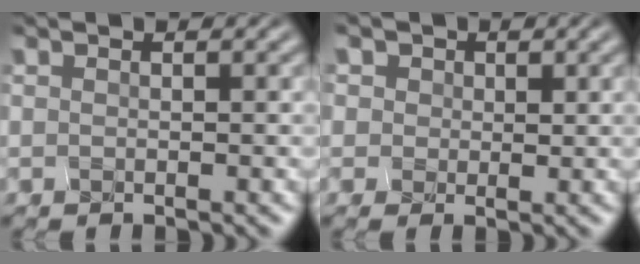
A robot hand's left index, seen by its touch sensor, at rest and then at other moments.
{"total": 1.7, "force": [0.5, 1.5, -0.4], "torque": [-0.010, 0.006, 0.012]}